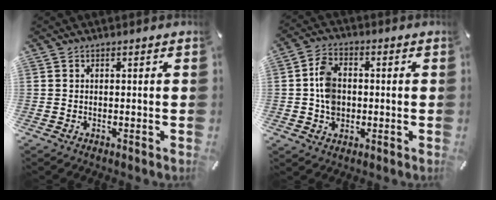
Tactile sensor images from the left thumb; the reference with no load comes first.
{"total": 7.3, "force": [-0.3, 5.7, 4.5], "torque": [-0.089, 0.009, -0.003]}